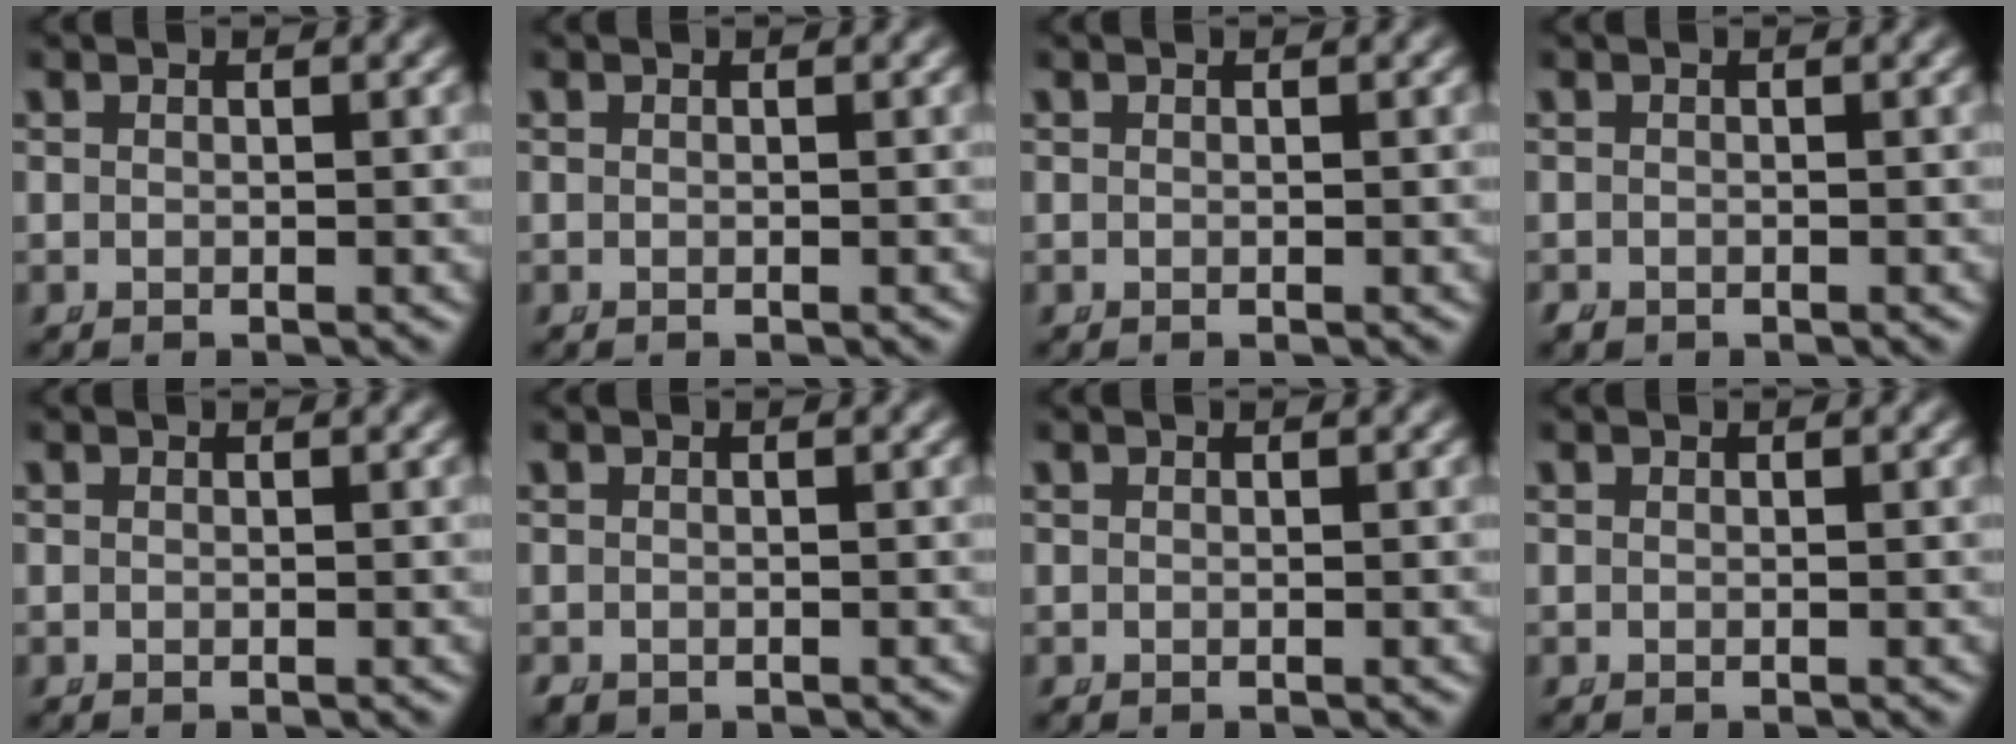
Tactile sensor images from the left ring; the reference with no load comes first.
{"total": 0.0}
{"total": 0.0}
{"total": 0.8, "force": [-0.6, 0.4, 0.1], "torque": [-0.006, -0.012, -0.006]}
{"total": 0.0}
{"total": 1.1, "force": [-0.8, 0.6, 0.3], "torque": [-0.012, -0.016, -0.006]}
{"total": 0.0}
{"total": 0.0}